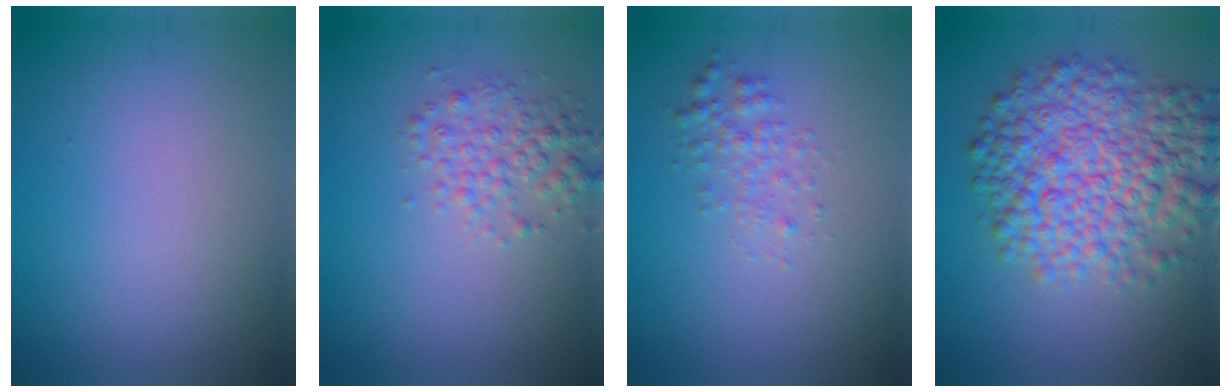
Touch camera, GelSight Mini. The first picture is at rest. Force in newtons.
{"total": 2.7, "press": 2.7, "slide": 0.0}
{"total": 1.8, "press": 1.8, "slide": 0.0}
{"total": 8.9, "press": 8.9, "slide": 0.2}